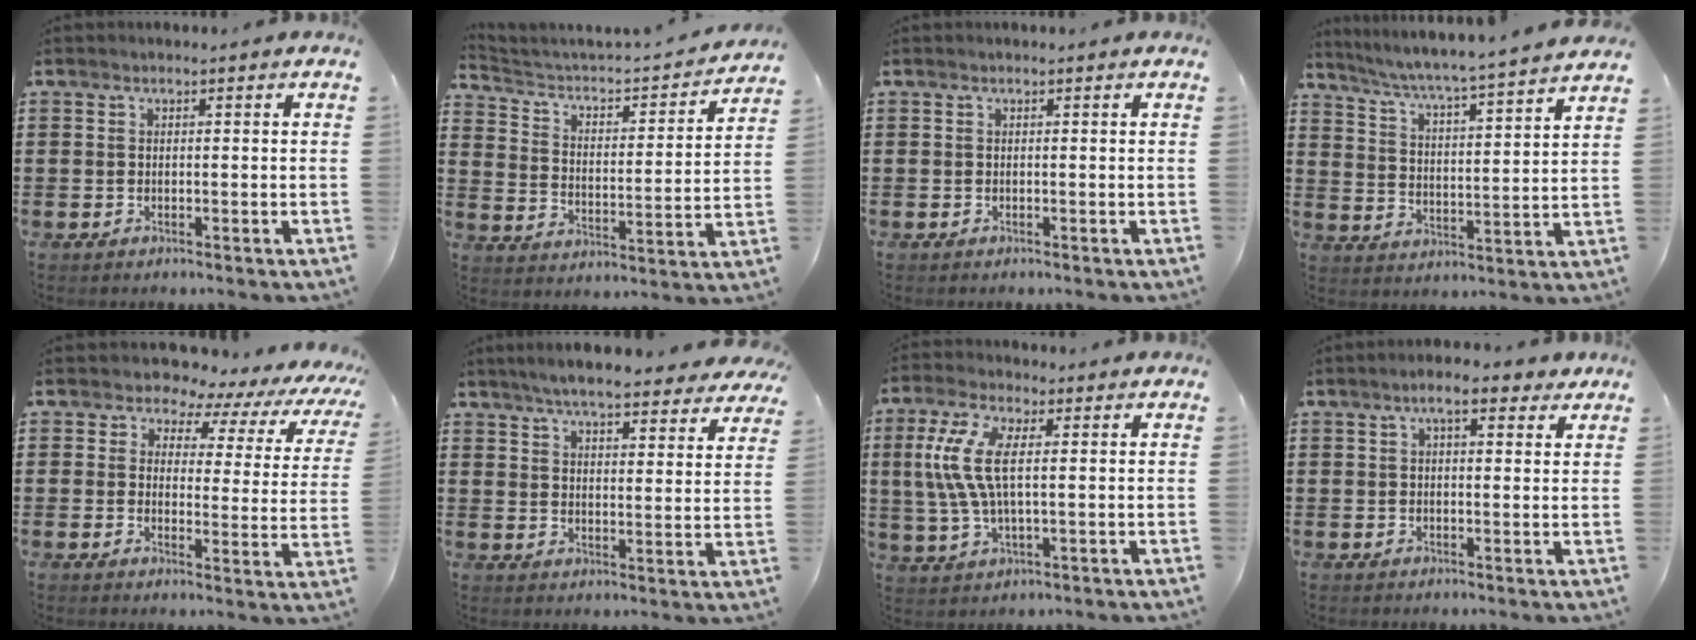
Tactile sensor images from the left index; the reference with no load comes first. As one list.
[{"total": 2.9, "force": [2.5, 0.7, 1.1], "torque": [-0.044, -0.028, 0.028]}, {"total": 0.0}, {"total": 4.4, "force": [3.9, -1.1, 1.6], "torque": [-0.052, -0.041, 0.056]}, {"total": 5.6, "force": [5.0, 1.8, 1.7], "torque": [-0.048, -0.039, 0.080]}, {"total": 6.1, "force": [5.7, 0.3, 2.4], "torque": [-0.067, -0.022, 0.100]}, {"total": 9.1, "force": [1.7, 3.5, 8.2], "torque": [-0.195, -0.003, 0.020]}, {"total": 5.7, "force": [3.5, 1.7, 4.1], "torque": [-0.080, 0.008, 0.059]}]